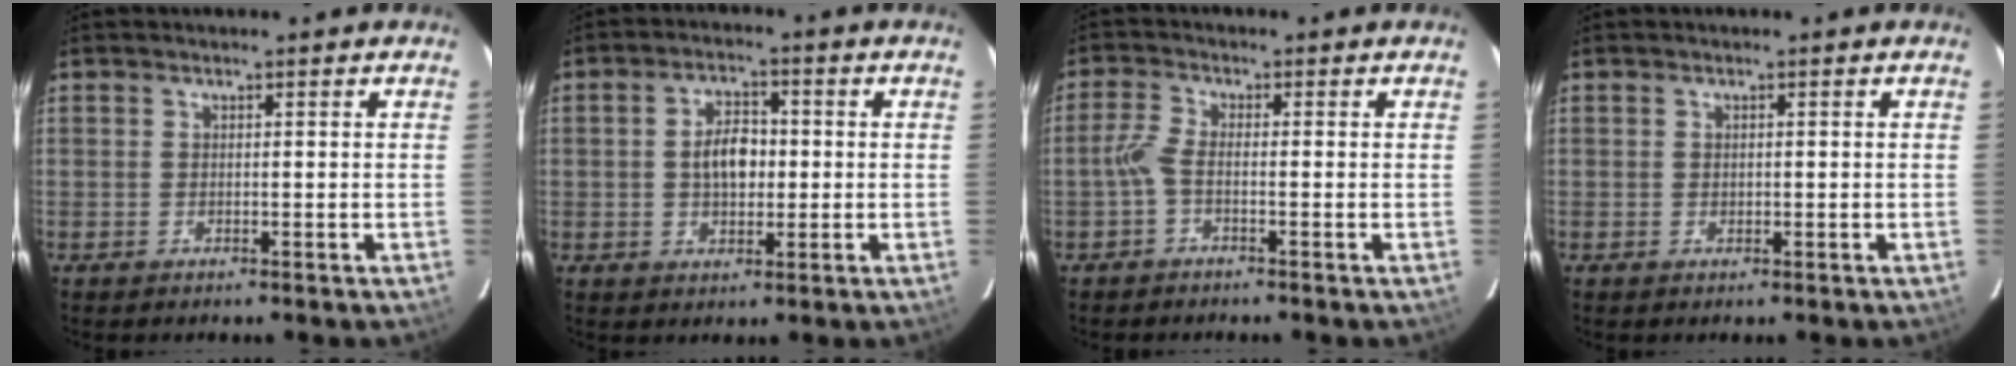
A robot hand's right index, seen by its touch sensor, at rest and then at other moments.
{"total": 6.2, "force": [0.0, 3.7, 4.9], "torque": [-0.088, 0.013, 0.004]}
{"total": 2.5, "force": [-1.3, 0.5, 2.1], "torque": [-0.057, 0.006, -0.030]}
{"total": 0.6, "force": [0.0, 0.5, 0.3], "torque": [-0.002, 0.002, 0.002]}